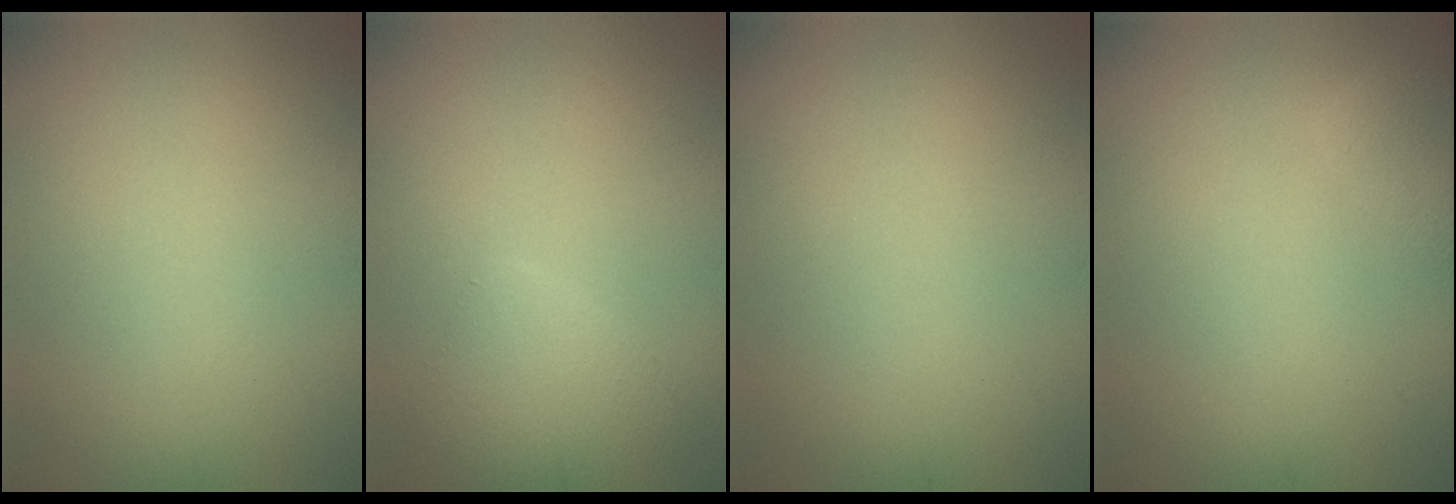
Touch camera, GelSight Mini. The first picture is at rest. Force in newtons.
{"total": 3.0, "press": 3.0, "slide": 0.2}
{"total": 0.0}
{"total": 2.5, "press": 2.5, "slide": 0.2}